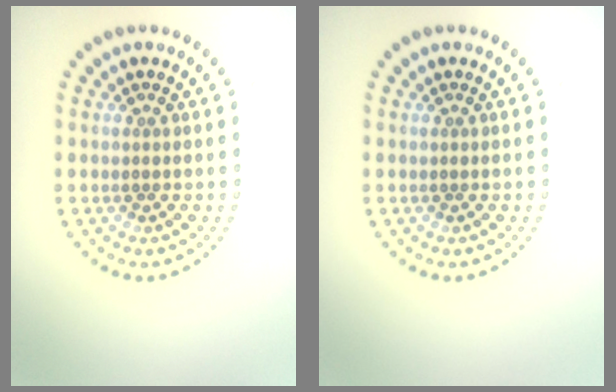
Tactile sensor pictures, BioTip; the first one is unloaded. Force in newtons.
{"total": 0.0}